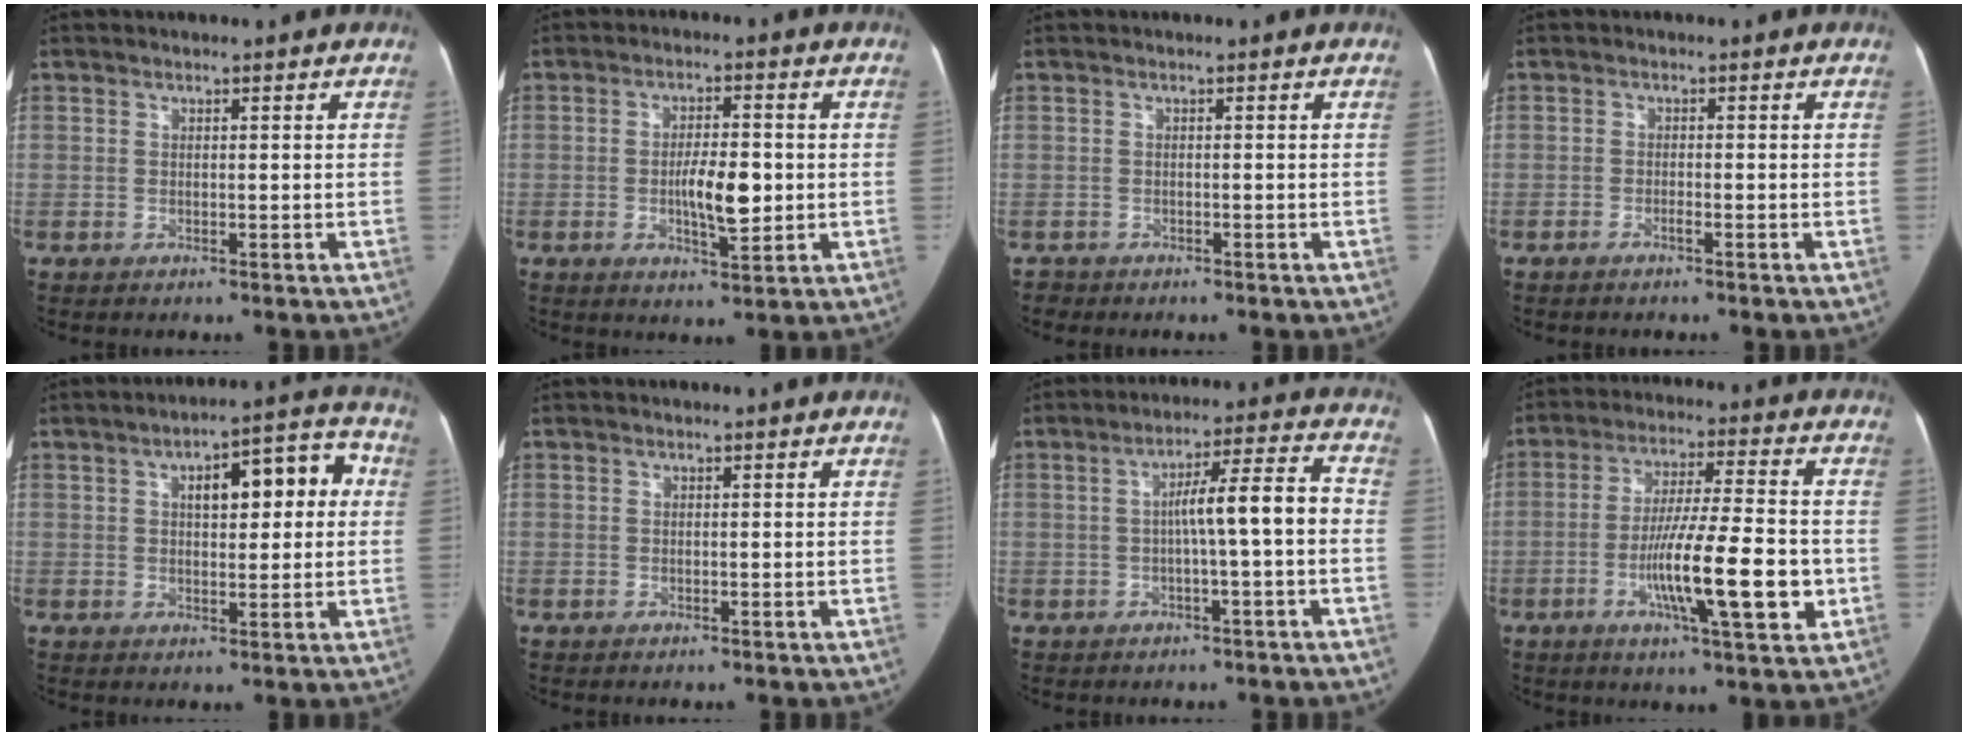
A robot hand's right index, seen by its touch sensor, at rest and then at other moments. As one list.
[{"total": 7.2, "force": [-0.7, 2.3, 6.8], "torque": [-0.118, 0.003, -0.010]}, {"total": 1.6, "force": [-1.0, 1.2, -0.3], "torque": [-0.002, 0.005, -0.019]}, {"total": 1.2, "force": [-0.9, 0.5, 0.7], "torque": [-0.010, 0.002, -0.015]}, {"total": 10.3, "force": [2.1, 3.9, 9.3], "torque": [-0.121, 0.043, 0.031]}, {"total": 0.0}, {"total": 8.1, "force": [-1.0, 0.4, 8.1], "torque": [-0.124, 0.031, -0.016]}, {"total": 14.7, "force": [-3.9, 1.8, 14.1], "torque": [-0.240, -0.002, -0.062]}]